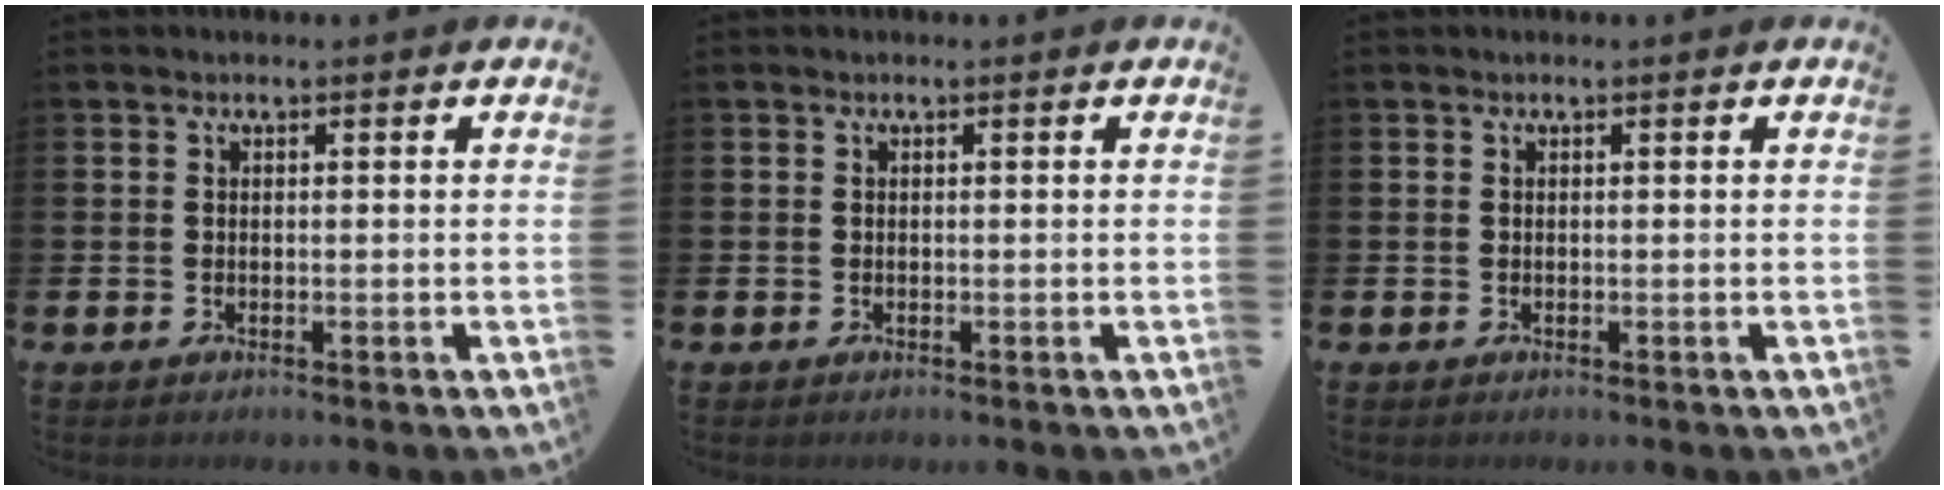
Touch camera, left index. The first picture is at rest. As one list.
[{"total": 0.0}, {"total": 0.0}]